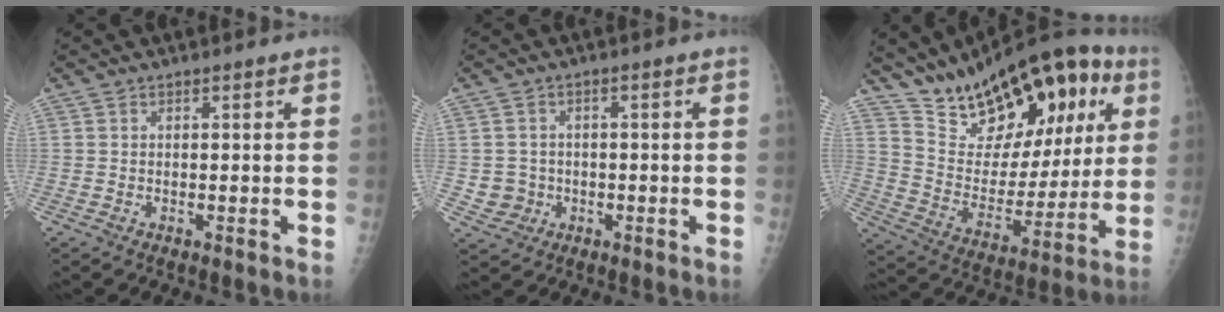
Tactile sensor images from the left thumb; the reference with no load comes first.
{"total": 4.0, "force": [-0.8, 3.9, 0.4], "torque": [0.011, 0.006, -0.010]}
{"total": 25.0, "force": [13.4, 12.6, 16.9], "torque": [-0.208, -0.032, 0.224]}